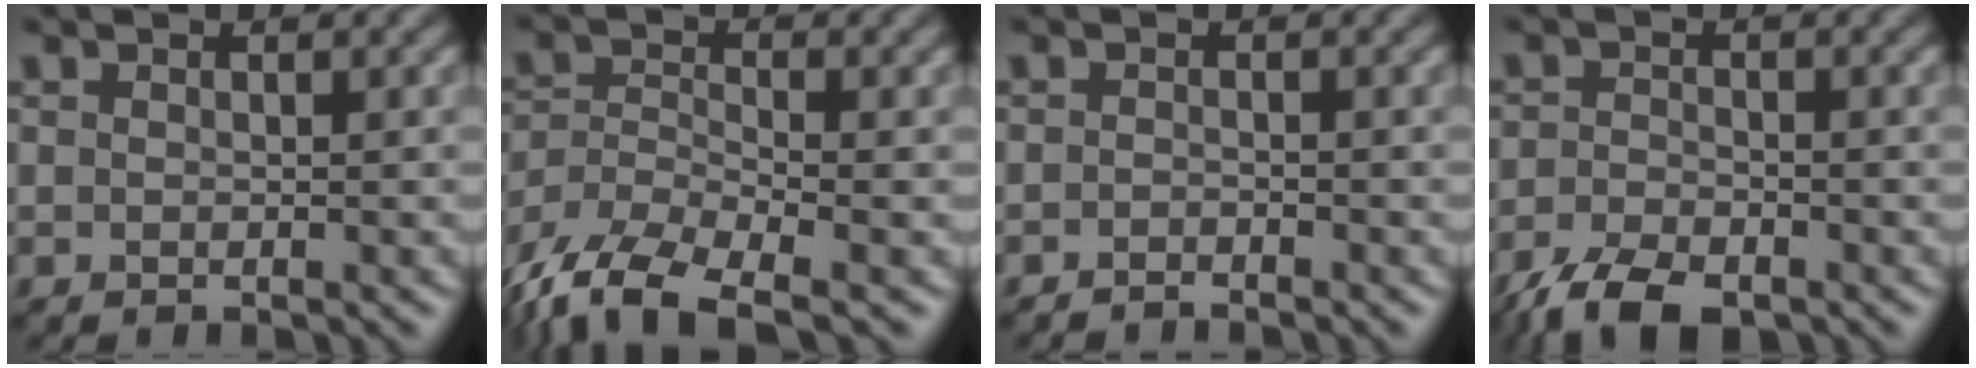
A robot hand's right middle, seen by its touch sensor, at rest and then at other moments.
{"total": 8.7, "force": [-6.3, 2.9, 5.2], "torque": [-0.104, -0.010, -0.127]}
{"total": 0.9, "force": [-0.9, 0.1, 0.3], "torque": [-0.003, 0.001, -0.018]}
{"total": 4.9, "force": [-3.7, 1.8, 2.6], "torque": [-0.047, -0.007, -0.076]}